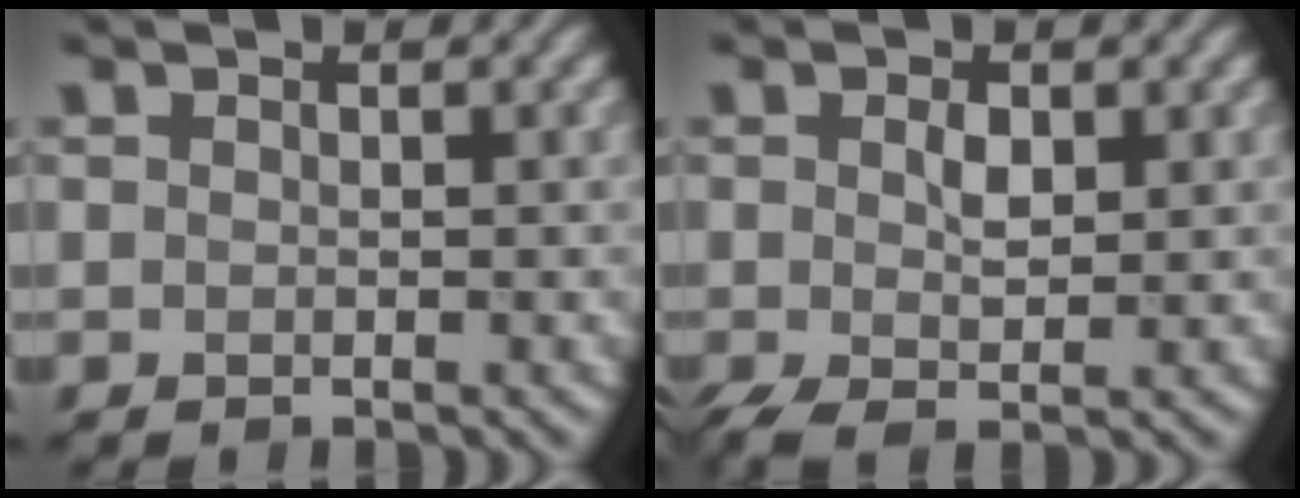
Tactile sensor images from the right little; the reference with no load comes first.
{"total": 3.1, "force": [0.0, 1.5, 2.7], "torque": [-0.060, -0.004, 0.002]}